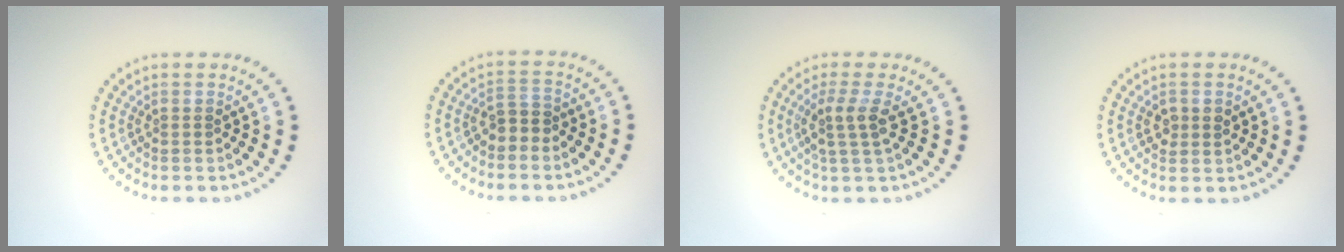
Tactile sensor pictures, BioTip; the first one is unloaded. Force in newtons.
{"total": 1.9, "press": 1.7, "slide": 0.9}
{"total": 2.6, "press": 1.9, "slide": 1.7}
{"total": 1.6, "press": 1.5, "slide": 0.1}